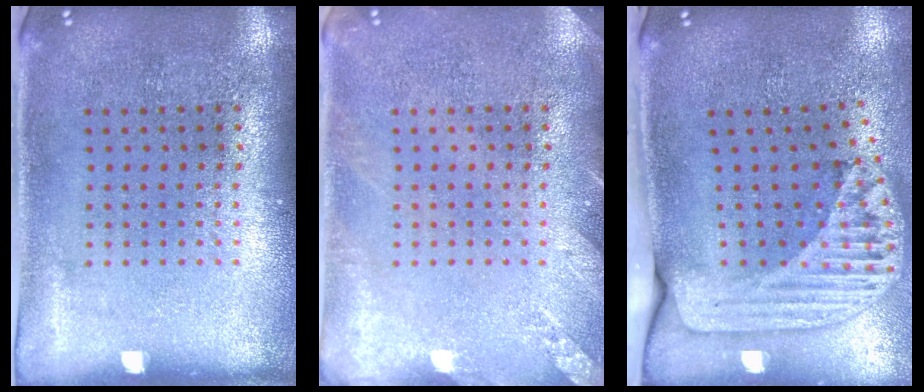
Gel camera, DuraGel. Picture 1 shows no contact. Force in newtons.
{"total": 1.9, "press": 1.8, "slide": 0.2}
{"total": 2.4, "press": 1.7, "slide": 1.7}